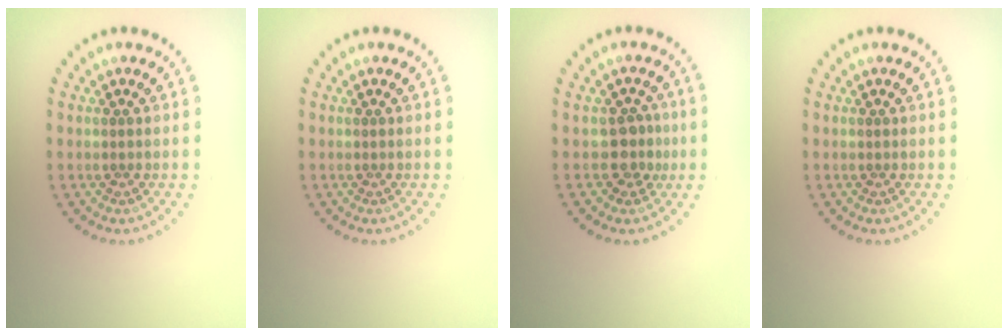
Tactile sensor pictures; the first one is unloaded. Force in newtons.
{"total": 0.0}
{"total": 2.2, "press": 1.8, "slide": 1.2}
{"total": 0.0}